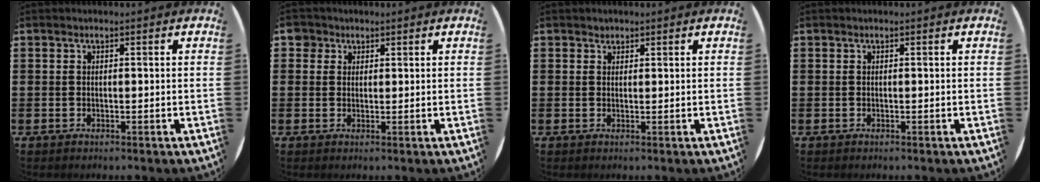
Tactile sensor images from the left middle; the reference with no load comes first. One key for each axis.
{"total": 2.2, "fx": 1.6, "fy": 1.5, "fz": 0.2, "tx": 0.001, "ty": 0.005, "tz": 0.028}
{"total": 0.9, "fx": 0.8, "fy": 0.4, "fz": -0.1, "tx": 0.009, "ty": -0.001, "tz": 0.014}
{"total": 0.0}